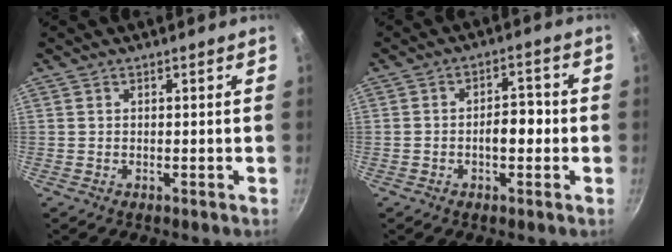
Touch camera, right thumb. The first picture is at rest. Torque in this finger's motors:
{"motor_torque": [0.35, 1.20, 0.89, 0.24, 0.04]}